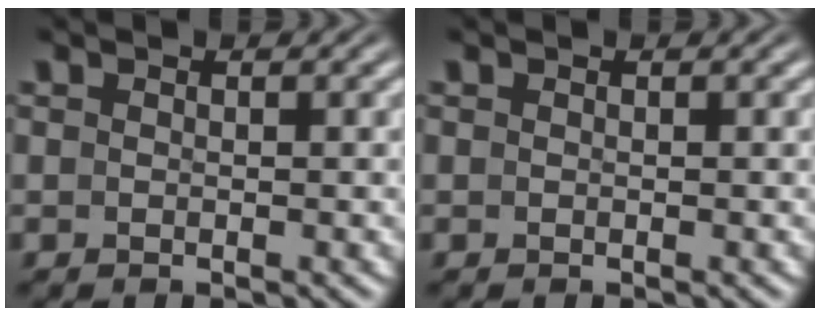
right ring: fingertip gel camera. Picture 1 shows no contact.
{"total": 0.0}